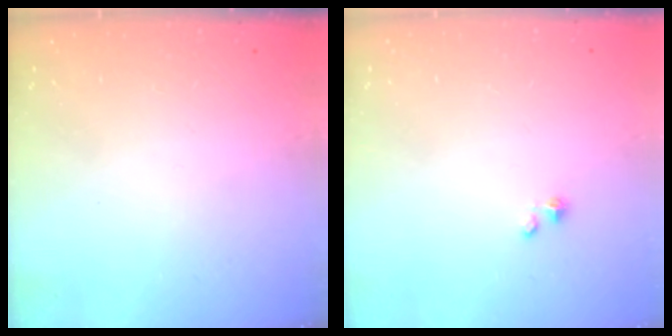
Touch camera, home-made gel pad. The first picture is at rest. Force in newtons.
{"total": 1.5, "press": 1.5, "slide": 0.0}